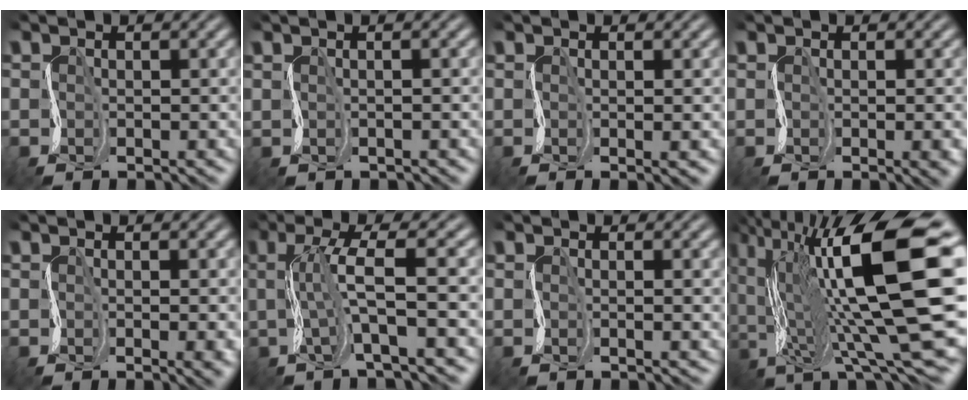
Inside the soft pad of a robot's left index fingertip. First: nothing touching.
{"total": 1.2, "force": [1.0, 0.5, 0.6], "torque": [-0.004, 0.010, 0.004]}
{"total": 2.5, "force": [0.1, 0.9, 2.3], "torque": [-0.019, 0.004, 0.004]}
{"total": 3.8, "force": [-0.2, 1.6, 3.5], "torque": [-0.020, 0.000, 0.001]}
{"total": 4.3, "force": [0.0, 1.8, 4.0], "torque": [-0.027, 0.000, 0.004]}
{"total": 4.9, "force": [0.8, 0.7, 4.7], "torque": [-0.076, 0.012, 0.010]}
{"total": 1.5, "force": [0.6, 0.7, 1.2], "torque": [-0.002, 0.009, 0.008]}
{"total": 16.0, "force": [2.6, 4.7, 15.1], "torque": [-0.266, 0.025, 0.051]}